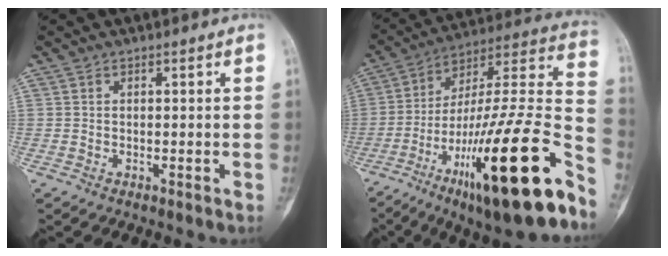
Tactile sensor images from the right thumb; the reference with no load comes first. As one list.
[{"total": 31.3, "force": [-15.6, 5.4, 26.5], "torque": [-0.379, 0.063, -0.250]}]